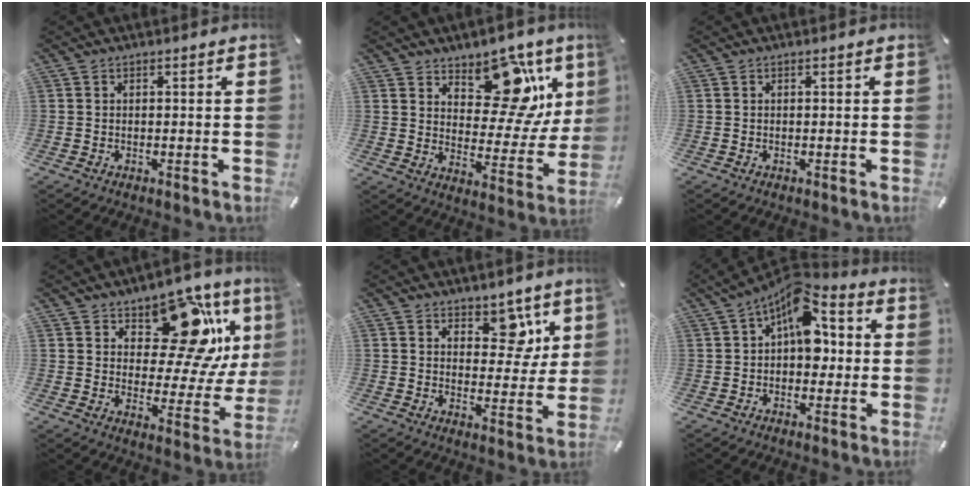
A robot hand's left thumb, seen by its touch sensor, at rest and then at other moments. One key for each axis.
{"total": 17.2, "fx": 10.5, "fy": 10.1, "fz": 9.1, "tx": -0.097, "ty": -0.082, "tz": 0.181}
{"total": 0.0}
{"total": 17.8, "fx": 10.3, "fy": 9.8, "fz": 10.7, "tx": -0.137, "ty": -0.076, "tz": 0.173}
{"total": 8.8, "fx": 5.1, "fy": 5.9, "fz": 4.1, "tx": -0.030, "ty": -0.035, "tz": 0.084}
{"total": 12.5, "fx": 3.4, "fy": 7.6, "fz": 9.2, "tx": -0.126, "ty": -0.024, "tz": 0.061}